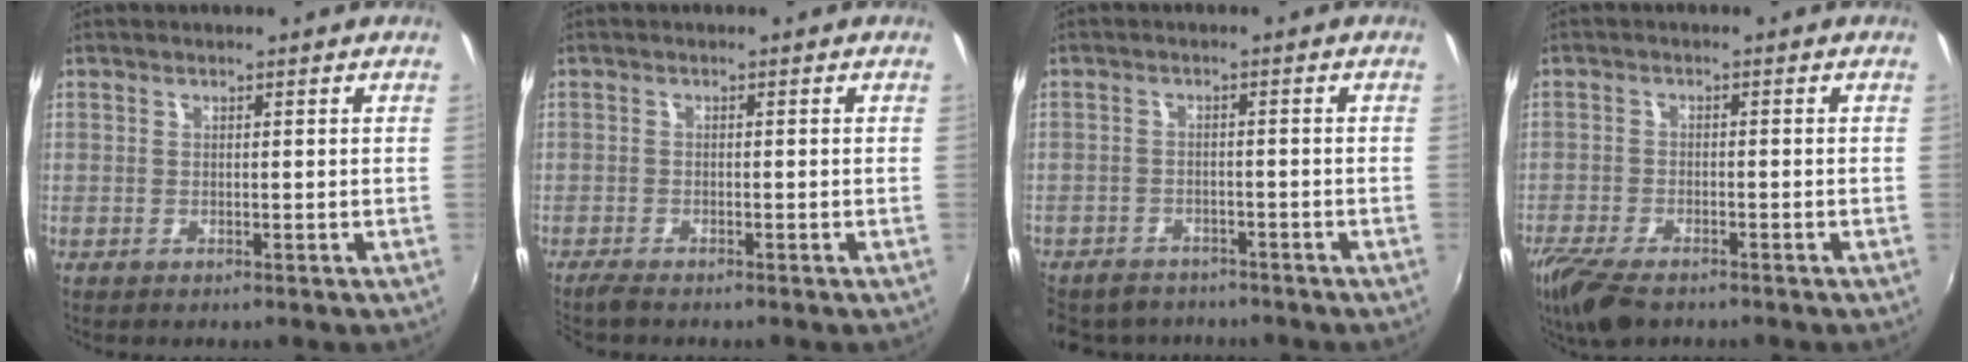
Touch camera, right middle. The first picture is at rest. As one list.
[{"total": 2.3, "force": [-2.0, 0.2, 1.0], "torque": [-0.027, -0.010, -0.039]}, {"total": 8.8, "force": [-7.6, 4.0, 2.2], "torque": [-0.063, -0.004, -0.118]}, {"total": 9.4, "force": [-7.1, 3.2, 5.2], "torque": [-0.131, -0.034, -0.134]}]